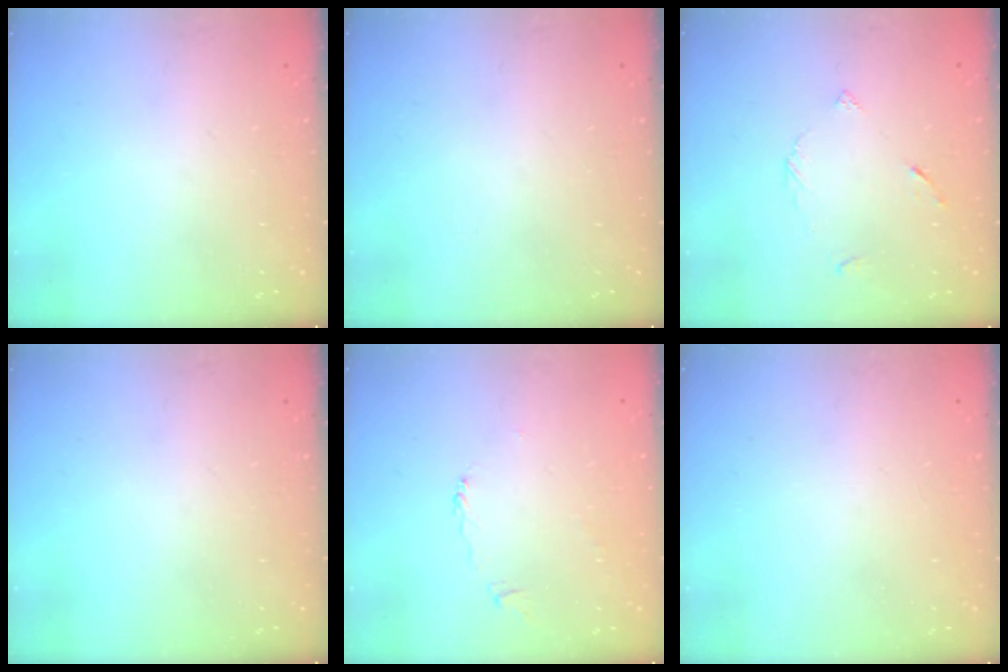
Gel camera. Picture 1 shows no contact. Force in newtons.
{"total": 0.0}
{"total": 3.6, "press": 3.6, "slide": 0.5}
{"total": 0.0}
{"total": 2.3, "press": 2.3, "slide": 0.3}
{"total": 1.7, "press": 1.6, "slide": 0.2}